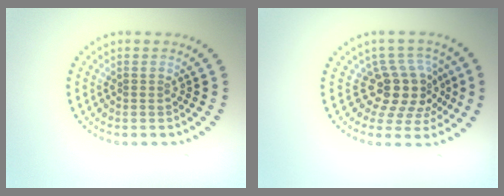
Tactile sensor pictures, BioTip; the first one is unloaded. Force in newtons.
{"total": 4.4, "press": 3.4, "slide": 2.9}